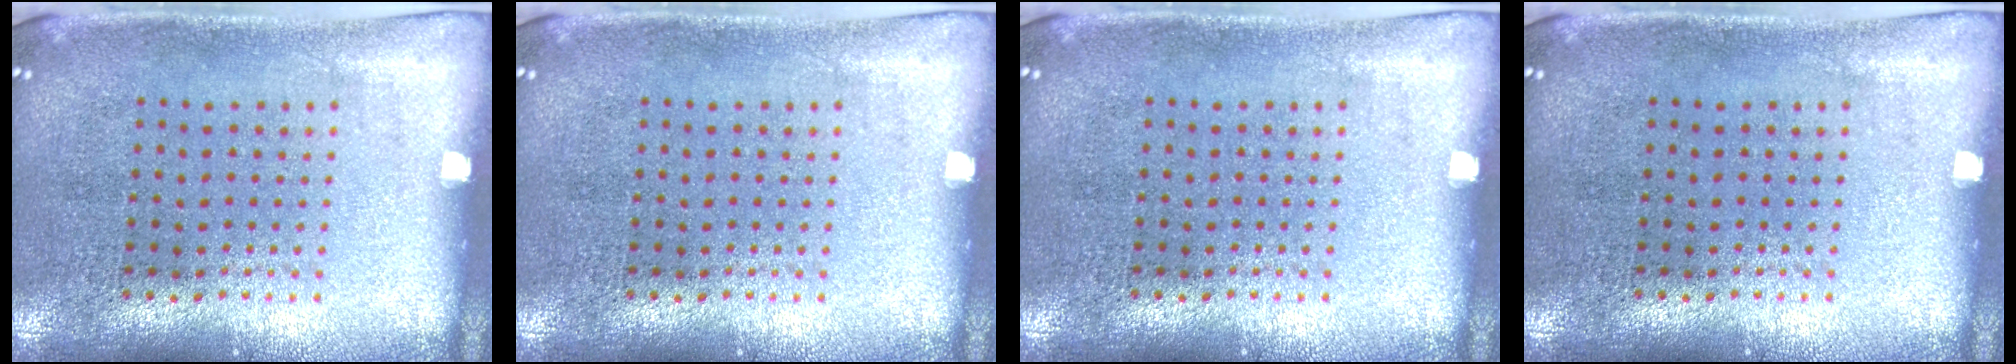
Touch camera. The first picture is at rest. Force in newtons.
{"total": 0.0}
{"total": 0.0}
{"total": 0.0}